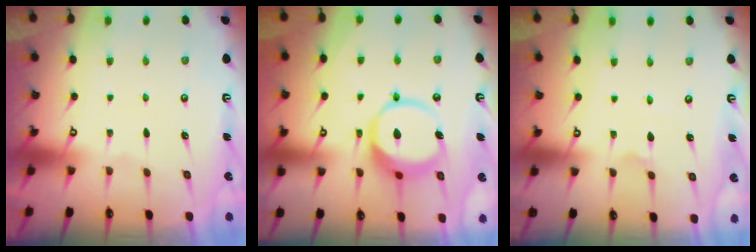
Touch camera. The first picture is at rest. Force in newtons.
{"total": 12.1, "press": 12.0, "slide": 1.6}
{"total": 0.0}